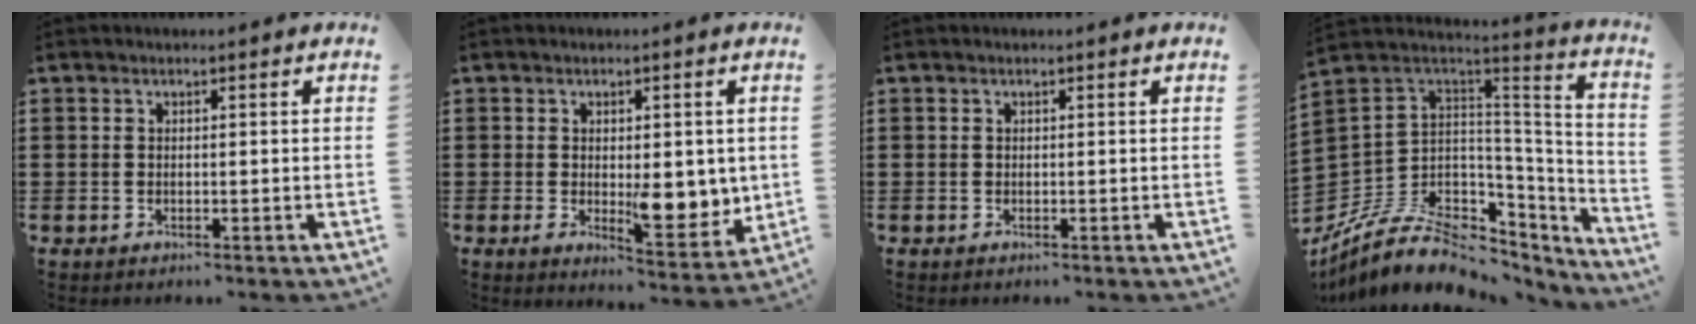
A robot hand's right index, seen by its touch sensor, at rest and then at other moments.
{"total": 7.4, "force": [-0.1, 3.6, 6.4], "torque": [-0.080, -0.004, 0.000]}
{"total": 0.0}
{"total": 9.6, "force": [-4.3, 7.0, 5.1], "torque": [-0.130, -0.011, -0.069]}